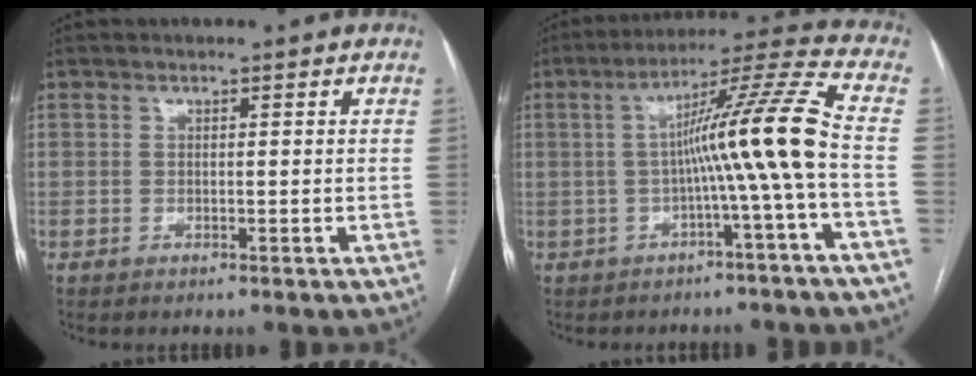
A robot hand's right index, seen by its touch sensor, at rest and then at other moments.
{"total": 11.5, "force": [-1.7, -2.4, 11.1], "torque": [-0.172, 0.020, -0.027]}